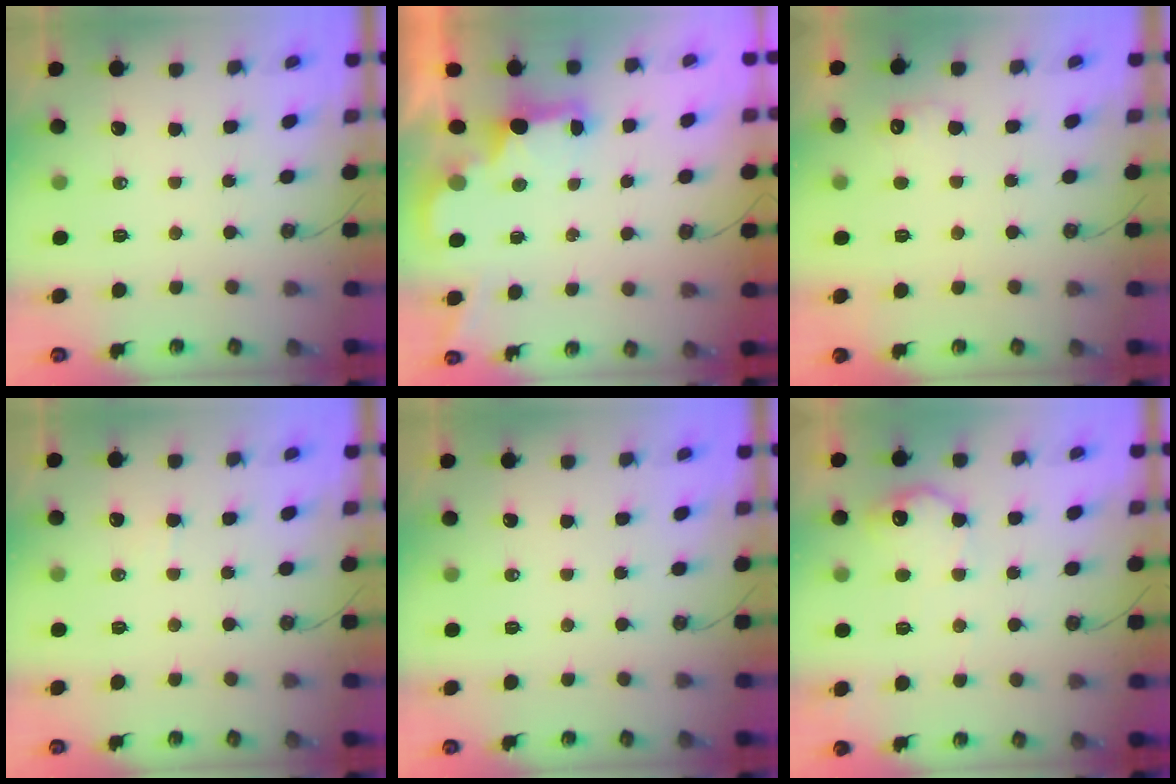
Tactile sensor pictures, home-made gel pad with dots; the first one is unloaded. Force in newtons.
{"total": 2.0, "press": 2.0, "slide": 0.5}
{"total": 5.5, "press": 5.4, "slide": 1.2}
{"total": 3.7, "press": 3.5, "slide": 1.0}
{"total": 0.0}
{"total": 10.5, "press": 10.5, "slide": 0.5}